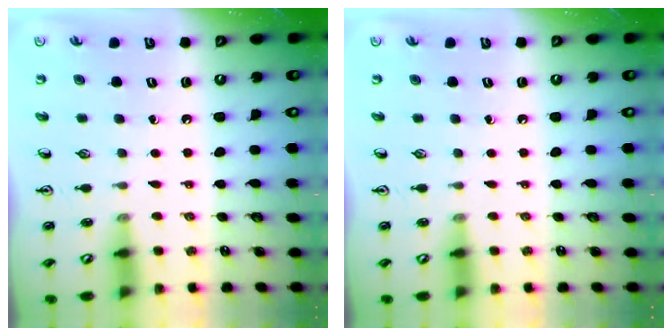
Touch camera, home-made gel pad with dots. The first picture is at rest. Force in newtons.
{"total": 0.0}